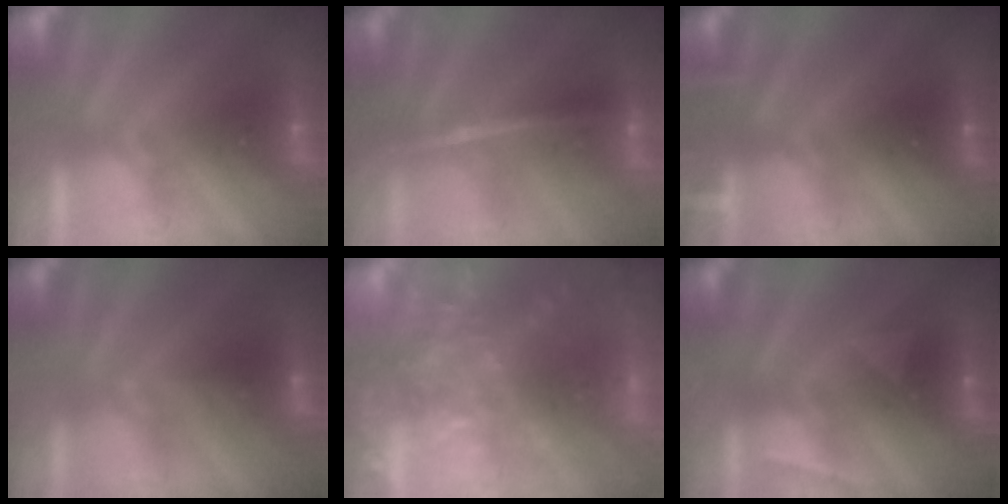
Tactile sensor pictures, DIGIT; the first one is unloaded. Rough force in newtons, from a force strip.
{"total": 1.9}
{"total": 3.3}
{"total": 3.0}
{"total": 8.2}
{"total": 2.9}